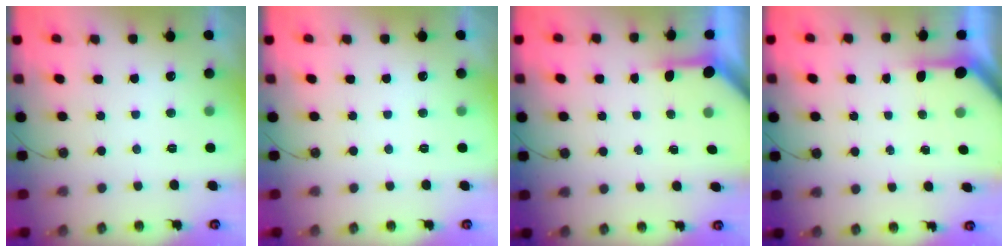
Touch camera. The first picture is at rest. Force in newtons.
{"total": 0.0}
{"total": 3.2, "press": 3.2, "slide": 0.4}
{"total": 3.9, "press": 3.9, "slide": 0.3}